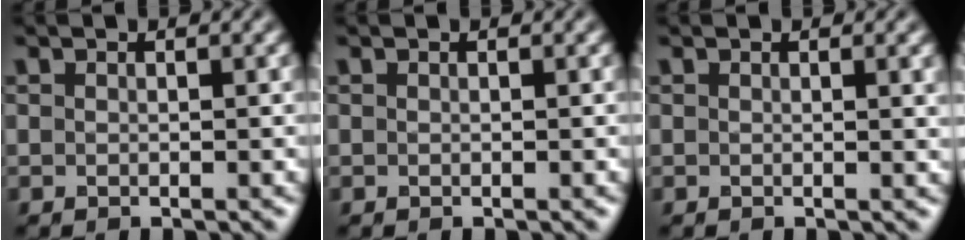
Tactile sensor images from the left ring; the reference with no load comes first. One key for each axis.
{"total": 0.0}
{"total": 1.4, "fx": 0.4, "fy": 0.4, "fz": 1.2, "tx": -0.010, "ty": 0.001, "tz": 0.003}